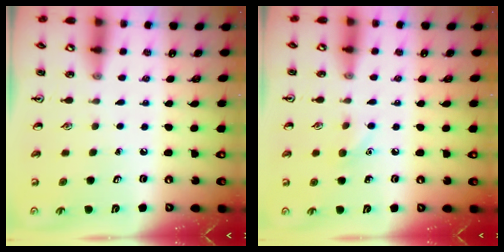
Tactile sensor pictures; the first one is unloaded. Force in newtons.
{"total": 6.2, "press": 6.0, "slide": 1.7}